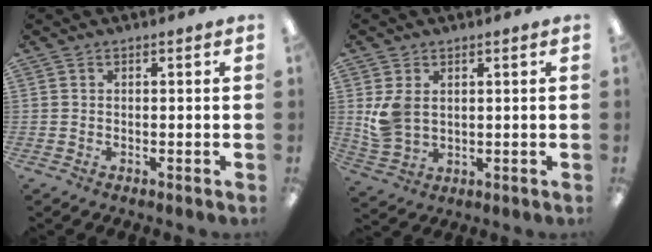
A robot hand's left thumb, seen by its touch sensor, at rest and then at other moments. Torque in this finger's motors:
{"motor_torque": [-0.19, 0.37, 0.90, -0.72, 0.05]}